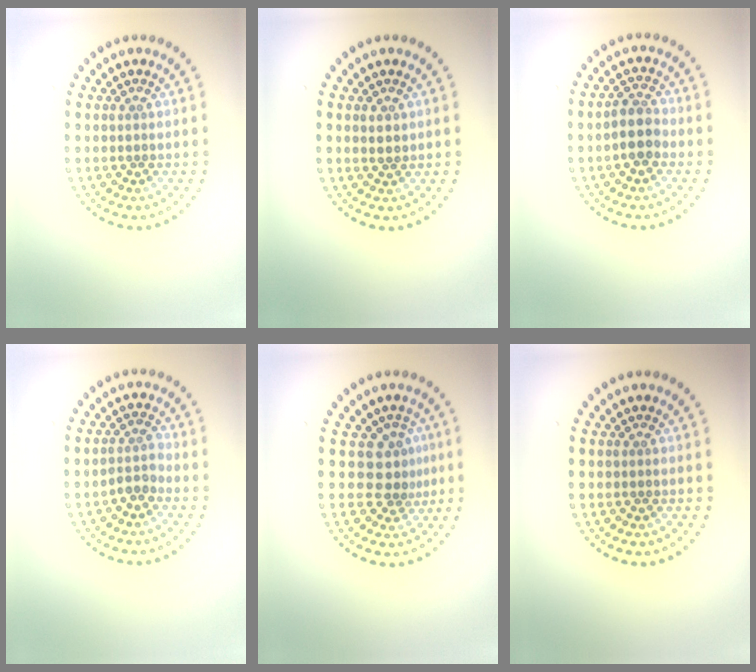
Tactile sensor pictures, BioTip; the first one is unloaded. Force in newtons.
{"total": 1.1, "press": 1.0, "slide": 0.5}
{"total": 2.7, "press": 2.5, "slide": 0.9}
{"total": 1.8, "press": 1.4, "slide": 1.0}
{"total": 2.8, "press": 2.2, "slide": 1.8}
{"total": 0.0}